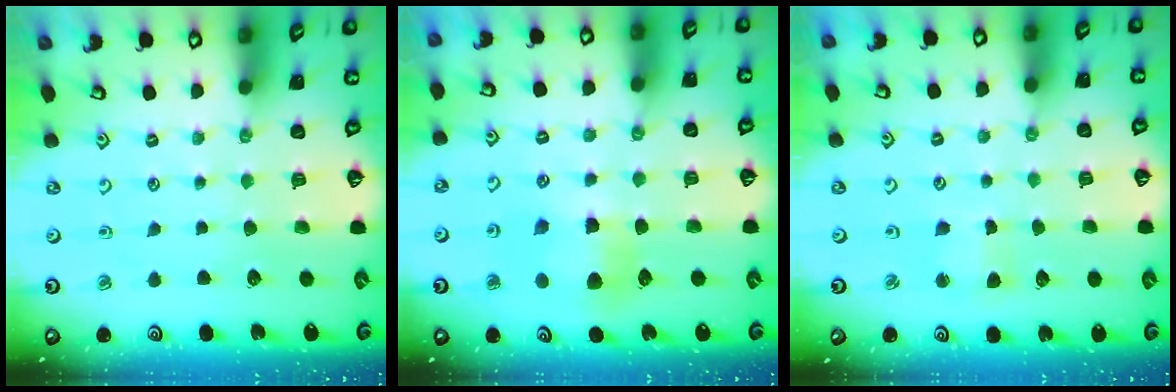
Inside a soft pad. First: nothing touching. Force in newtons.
{"total": 6.5, "press": 6.5, "slide": 0.5}
{"total": 3.6, "press": 3.6, "slide": 0.5}